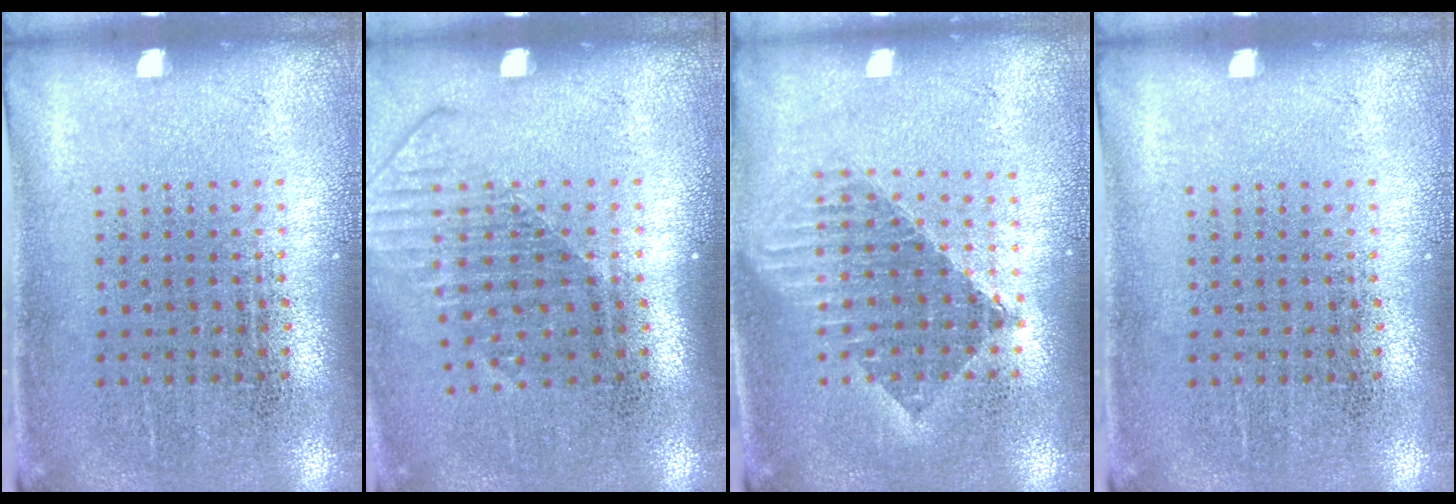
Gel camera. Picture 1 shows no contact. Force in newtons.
{"total": 1.6, "press": 1.2, "slide": 1.0}
{"total": 1.6, "press": 1.3, "slide": 0.9}
{"total": 0.0}